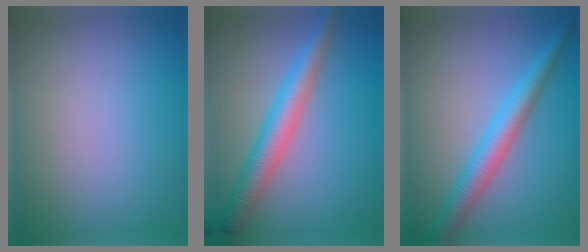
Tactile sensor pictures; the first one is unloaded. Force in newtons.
{"total": 4.4, "press": 4.4, "slide": 0.1}
{"total": 3.9, "press": 3.9, "slide": 0.1}